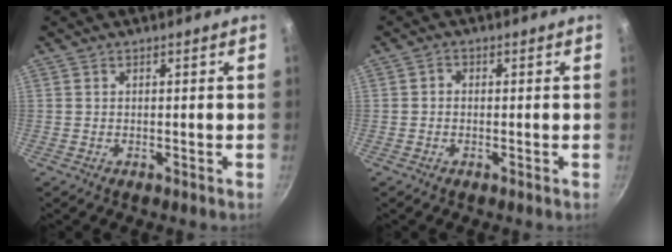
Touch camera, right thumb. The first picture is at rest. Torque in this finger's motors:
{"motor_torque": [-0.43, 0.22, 0.07, -0.02, -0.02]}